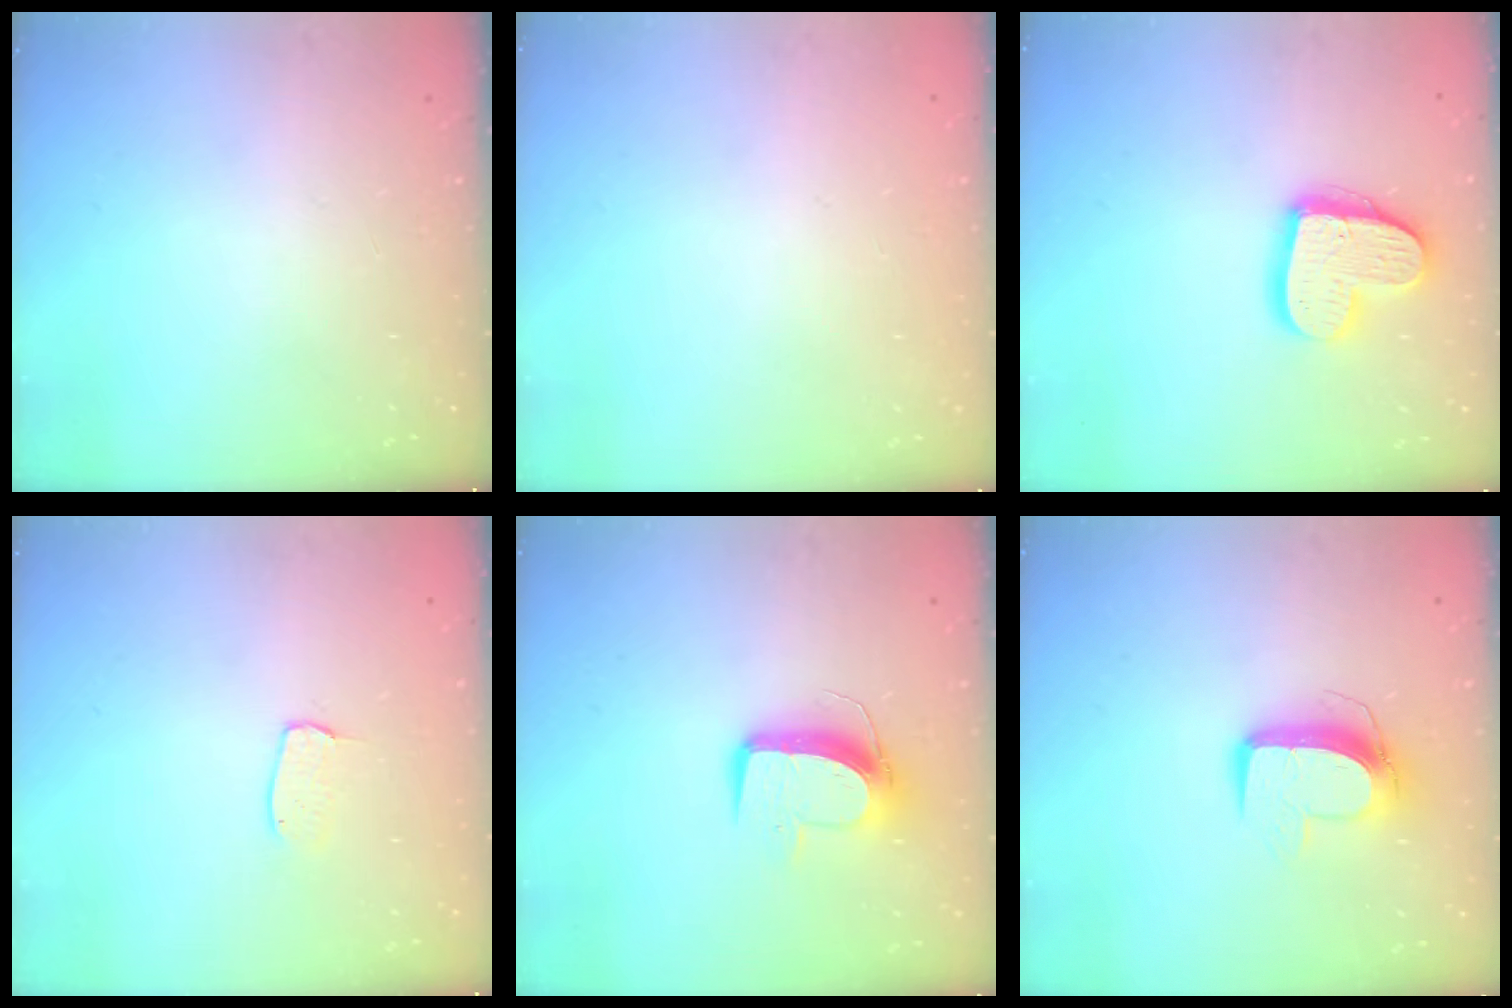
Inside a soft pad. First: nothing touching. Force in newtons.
{"total": 0.7, "press": 0.6, "slide": 0.3}
{"total": 16.6, "press": 16.6, "slide": 1.4}
{"total": 4.0, "press": 4.0, "slide": 0.2}
{"total": 9.7, "press": 9.7, "slide": 0.6}
{"total": 10.2, "press": 10.2, "slide": 0.6}